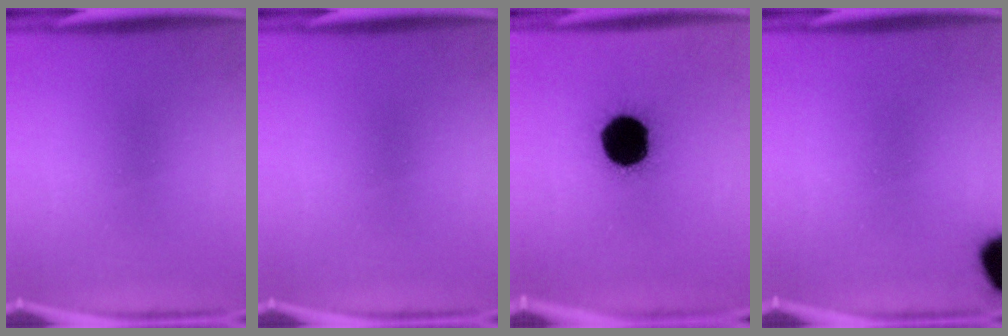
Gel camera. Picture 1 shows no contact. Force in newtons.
{"total": 0.0}
{"total": 19.3}
{"total": 13.5}